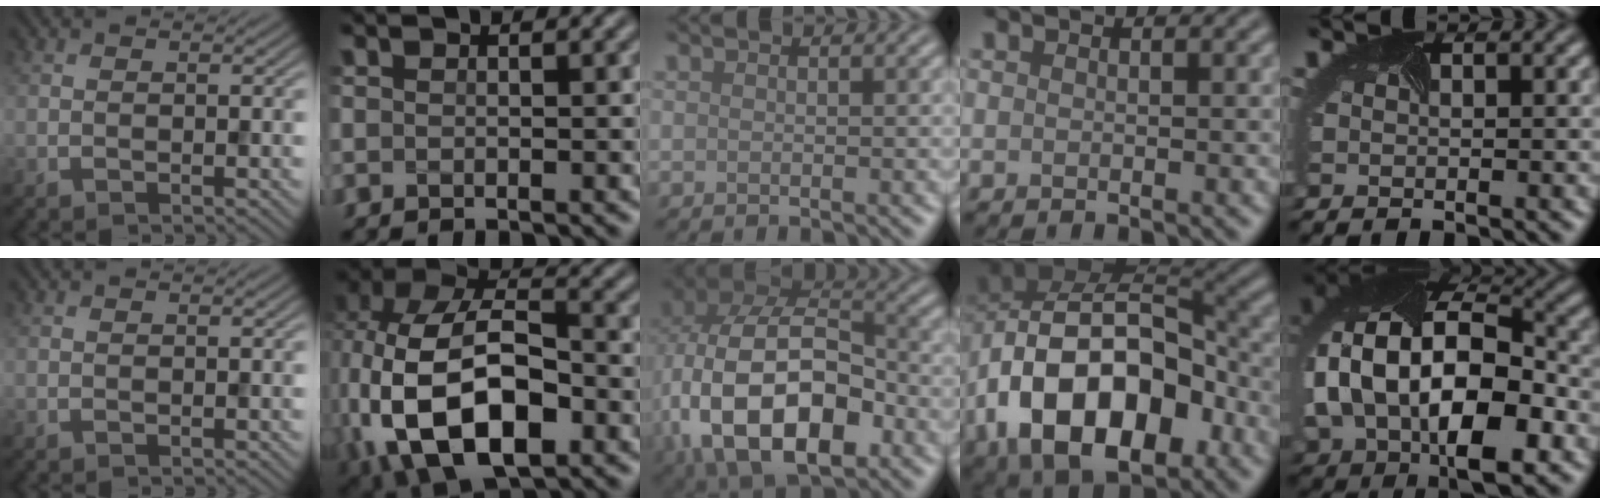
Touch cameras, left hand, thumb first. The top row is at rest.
{"index": {"total": 15.5, "force": [-3.4, 9.4, 11.8], "torque": [-0.238, -0.010, -0.050]}, "middle": {"total": 15.7, "force": [-4.1, 9.6, 11.7], "torque": [-0.230, -0.019, -0.071]}, "ring": {"total": 16.0, "force": [-4.4, 10.3, 11.4], "torque": [-0.193, -0.003, -0.075]}, "little": {"total": 16.0, "force": [-0.9, 9.9, 12.6], "torque": [-0.243, -0.008, -0.011]}}